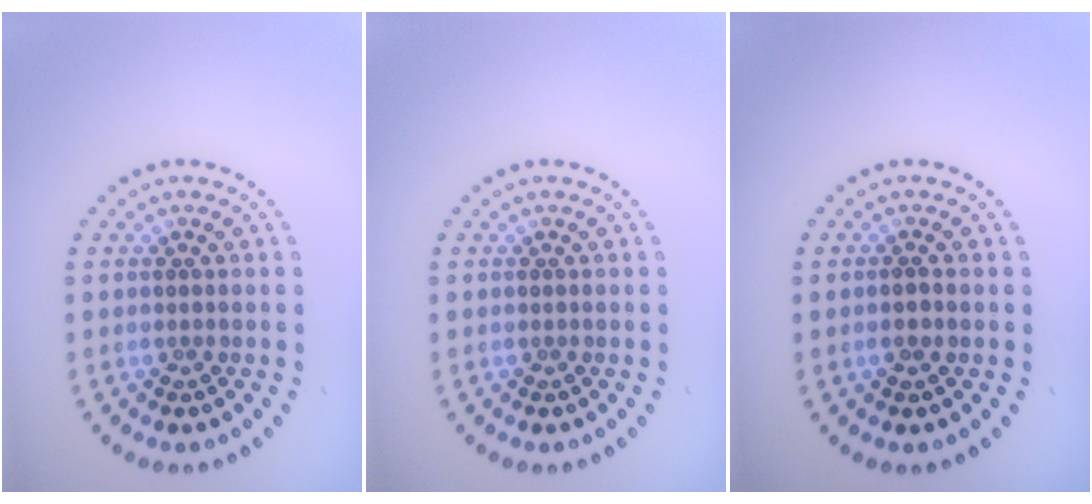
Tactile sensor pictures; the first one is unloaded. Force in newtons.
{"total": 0.0}
{"total": 0.6, "press": 0.5, "slide": 0.3}